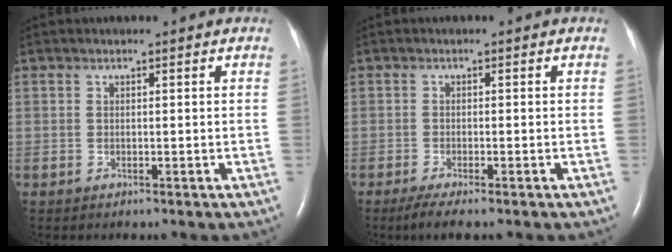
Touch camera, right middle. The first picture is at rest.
{"total": 3.5, "force": [-2.5, 0.3, 2.4], "torque": [-0.044, -0.010, -0.044]}